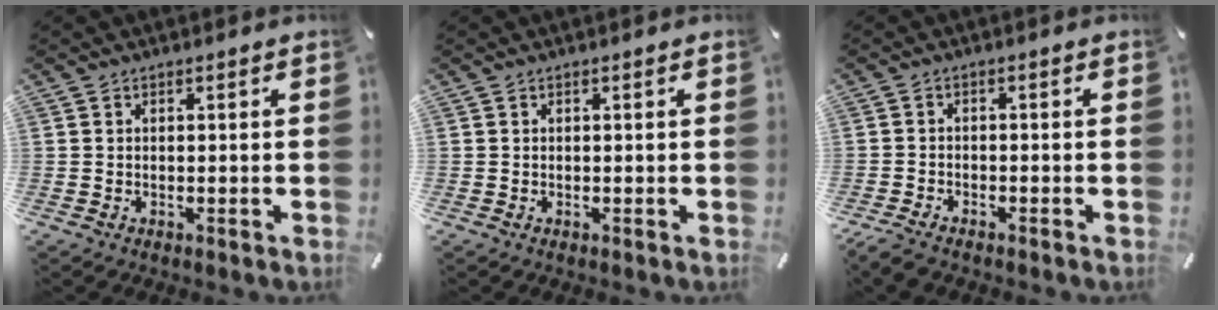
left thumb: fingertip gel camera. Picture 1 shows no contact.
{"total": 0.0}
{"total": 2.7, "force": [-2.4, 0.8, 0.8], "torque": [-0.025, 0.007, -0.050]}